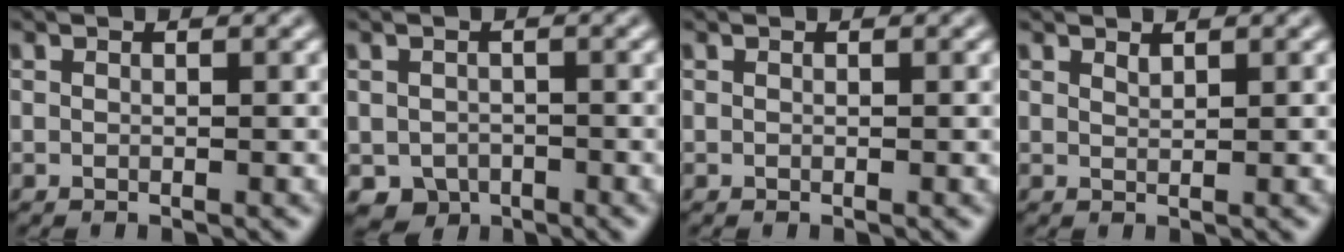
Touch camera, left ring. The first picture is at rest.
{"total": 2.6, "force": [-1.2, 2.1, 0.9], "torque": [-0.013, -0.009, -0.022]}
{"total": 0.0}
{"total": 0.7, "force": [0.7, 0.1, 0.2], "torque": [-0.002, -0.002, 0.015]}